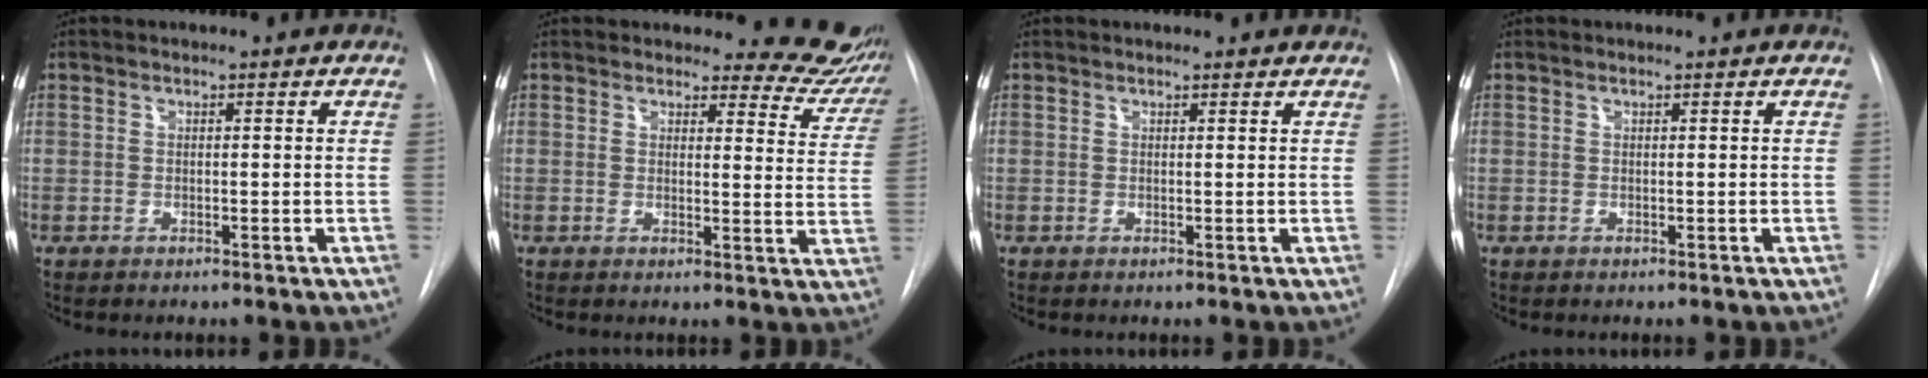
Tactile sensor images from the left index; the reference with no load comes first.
{"total": 9.5, "force": [9.0, 2.8, 0.1], "torque": [0.035, -0.067, 0.062]}
{"total": 2.3, "force": [2.1, 0.8, 0.5], "torque": [-0.010, 0.012, 0.015]}
{"total": 0.0}